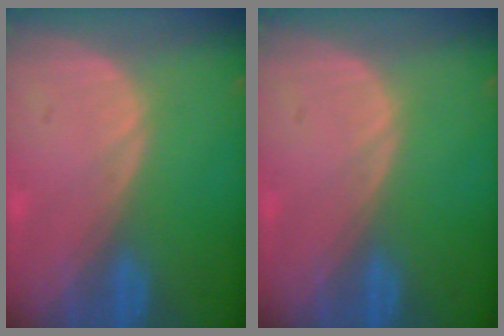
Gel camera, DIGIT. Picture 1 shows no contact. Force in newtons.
{"total": 0.0}